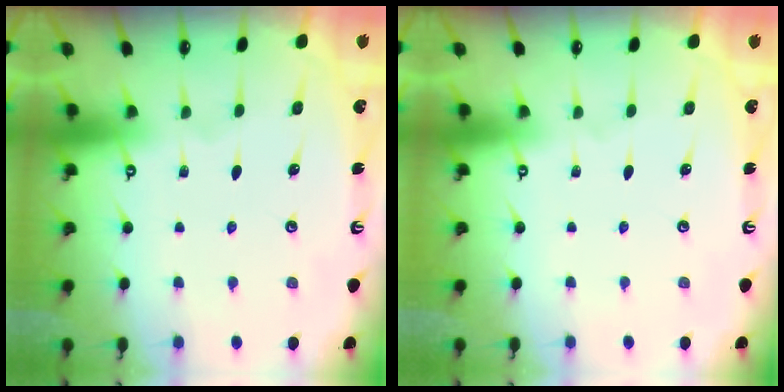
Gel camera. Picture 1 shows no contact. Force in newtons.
{"total": 0.0}